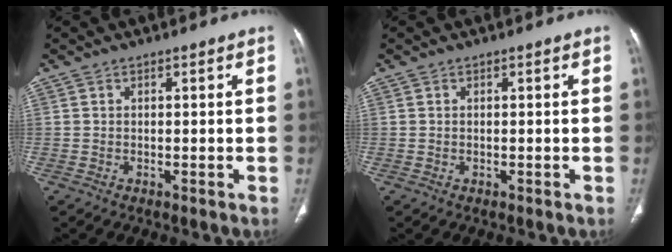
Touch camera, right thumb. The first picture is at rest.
{"total": 0.0}